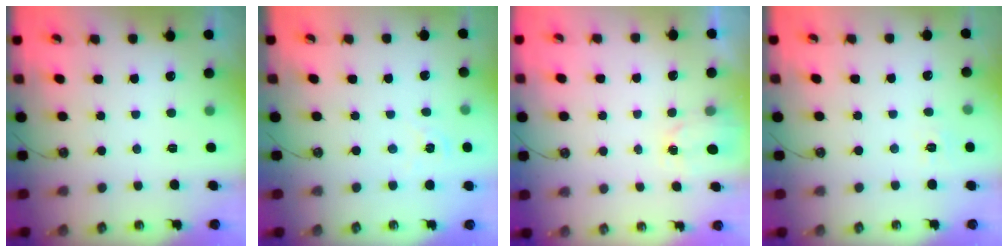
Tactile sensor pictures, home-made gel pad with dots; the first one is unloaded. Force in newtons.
{"total": 1.4, "press": 1.4, "slide": 0.2}
{"total": 1.7, "press": 1.6, "slide": 0.2}
{"total": 4.6, "press": 4.5, "slide": 0.6}